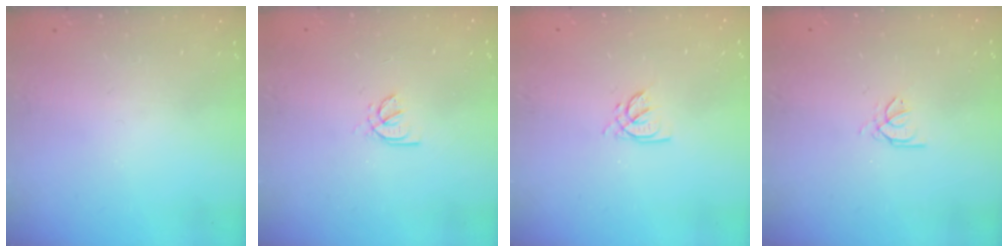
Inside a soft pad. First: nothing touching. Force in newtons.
{"total": 2.1, "press": 2.1, "slide": 0.6}
{"total": 2.6, "press": 2.6, "slide": 0.2}
{"total": 0.9, "press": 0.8, "slide": 0.4}